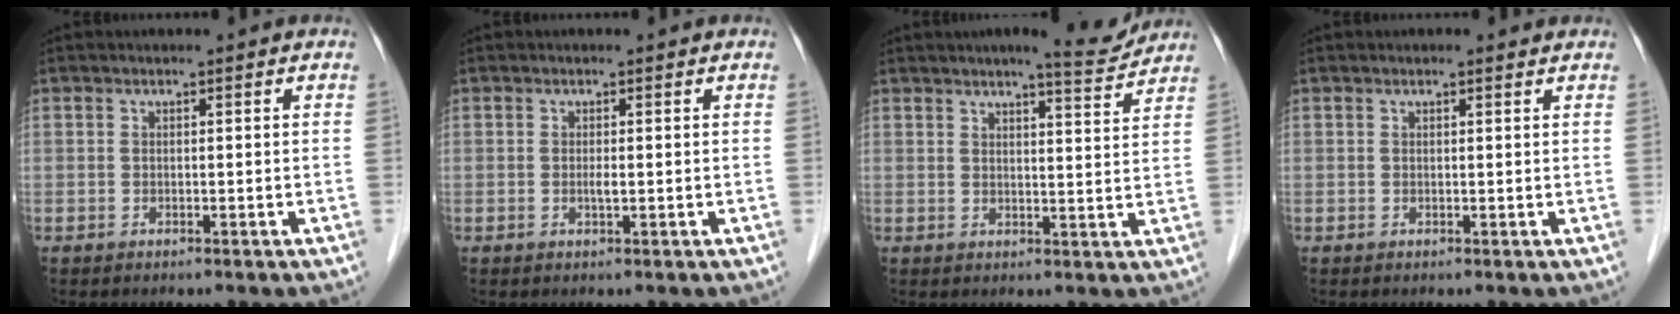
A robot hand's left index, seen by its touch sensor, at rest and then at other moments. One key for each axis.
{"total": 0.8, "fx": -0.2, "fy": 0.1, "fz": 0.8, "tx": -0.019, "ty": -0.006, "tz": -0.005}
{"total": 6.0, "fx": 5.5, "fy": 0.2, "fz": 2.3, "tx": -0.038, "ty": -0.010, "tz": 0.066}
{"total": 0.8, "fx": 0.7, "fy": 0.2, "fz": 0.2, "tx": -0.012, "ty": 0.000, "tz": 0.007}